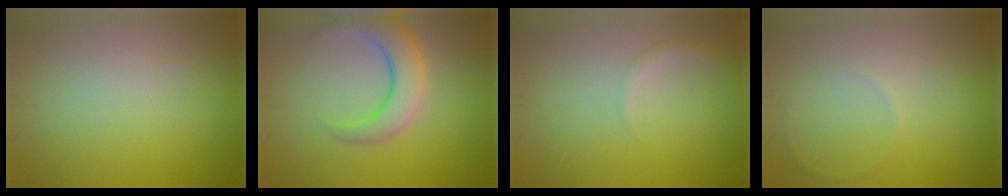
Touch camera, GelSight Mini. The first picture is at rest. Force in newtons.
{"total": 5.0, "press": 5.0, "slide": 0.4}
{"total": 1.2, "press": 1.2, "slide": 0.1}
{"total": 0.6, "press": 0.6, "slide": 0.1}